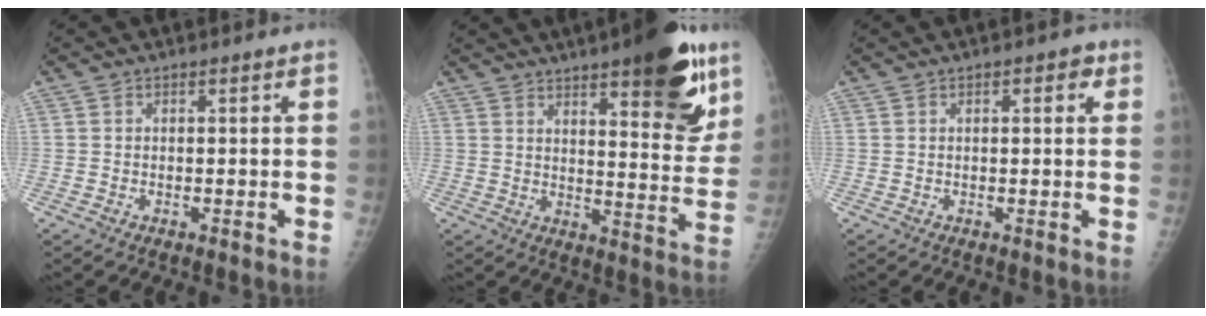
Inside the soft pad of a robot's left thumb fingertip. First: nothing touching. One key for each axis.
{"total": 18.1, "fx": 10.6, "fy": 5.3, "fz": 13.7, "tx": -0.149, "ty": -0.058, "tz": 0.148}
{"total": 2.5, "fx": 1.0, "fy": 1.1, "fz": 2.0, "tx": -0.016, "ty": 0.001, "tz": 0.008}